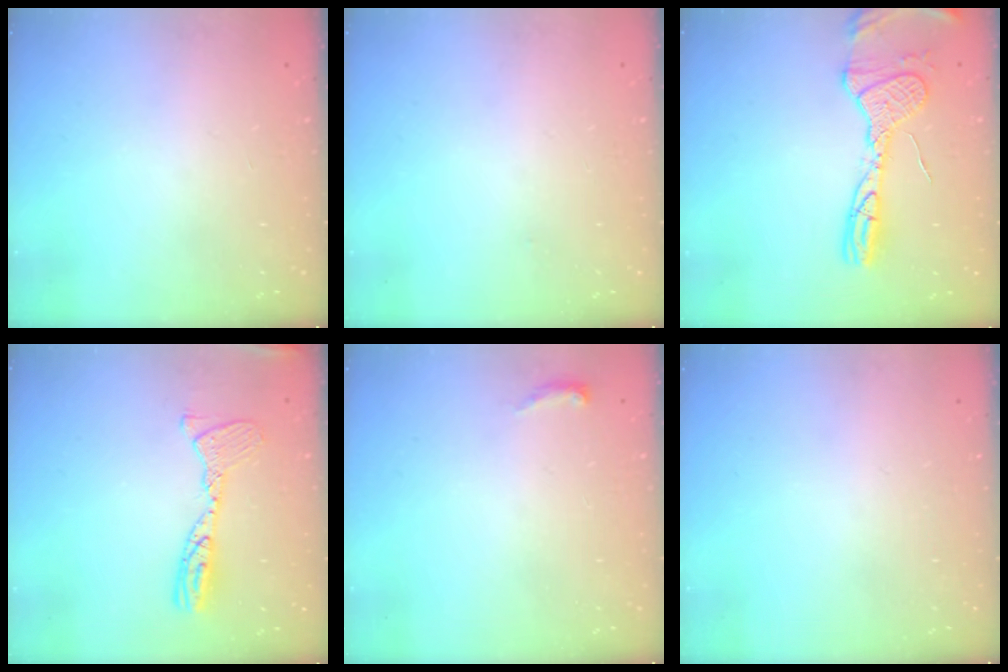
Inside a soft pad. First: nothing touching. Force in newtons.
{"total": 9.0, "press": 1.4, "slide": 8.9}
{"total": 14.2, "press": 14.2, "slide": 1.3}
{"total": 12.0, "press": 11.9, "slide": 1.1}
{"total": 6.9, "press": 2.8, "slide": 6.3}
{"total": 0.0}